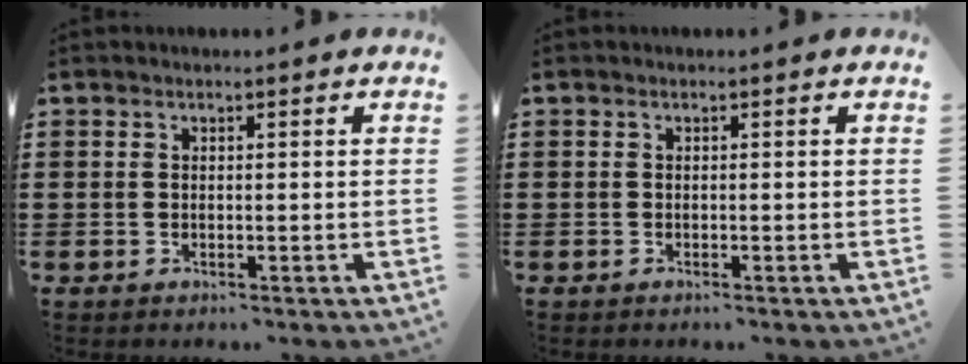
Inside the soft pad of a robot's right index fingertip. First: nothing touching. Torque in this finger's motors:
{"motor_torque": [-0.90, 1.25, -0.17, 0.00]}